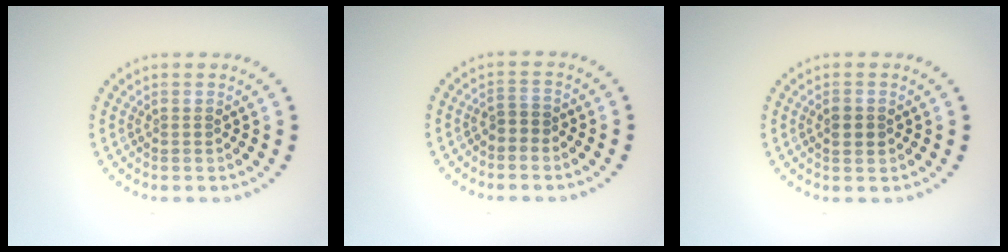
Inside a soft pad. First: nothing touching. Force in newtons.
{"total": 1.4, "press": 1.1, "slide": 0.8}
{"total": 2.0, "press": 2.0, "slide": 0.0}